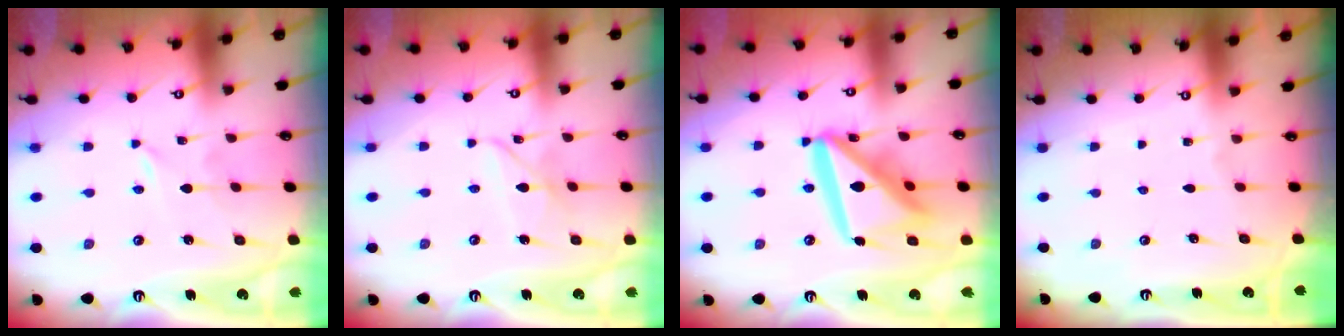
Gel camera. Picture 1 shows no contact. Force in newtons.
{"total": 6.1, "press": 6.1, "slide": 0.5}
{"total": 20.6, "press": 20.5, "slide": 2.3}
{"total": 0.0}